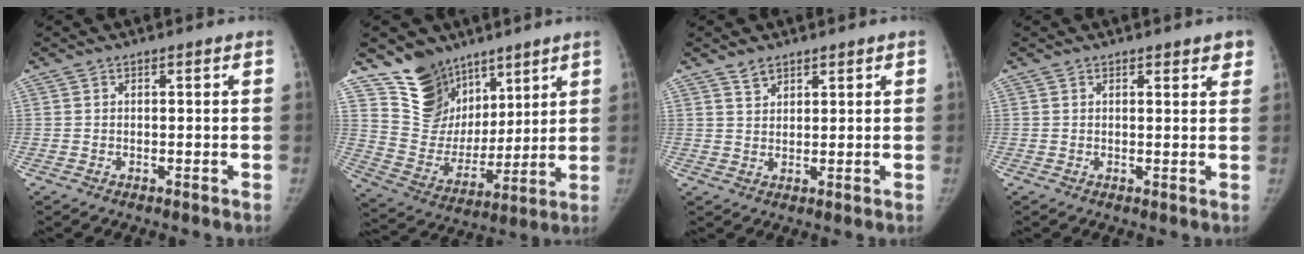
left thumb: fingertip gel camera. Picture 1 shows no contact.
{"total": 14.9, "force": [10.3, 10.3, 3.2], "torque": [0.001, -0.071, 0.202]}
{"total": 2.9, "force": [2.2, 1.6, 0.8], "torque": [-0.003, -0.014, 0.042]}
{"total": 2.7, "force": [2.0, 1.0, 1.5], "torque": [-0.002, -0.007, 0.021]}